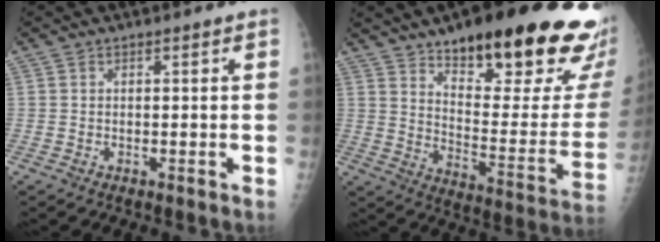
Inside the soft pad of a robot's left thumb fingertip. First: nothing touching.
{"total": 31.0, "force": [19.1, 9.1, 22.7], "torque": [-0.254, -0.073, 0.277]}